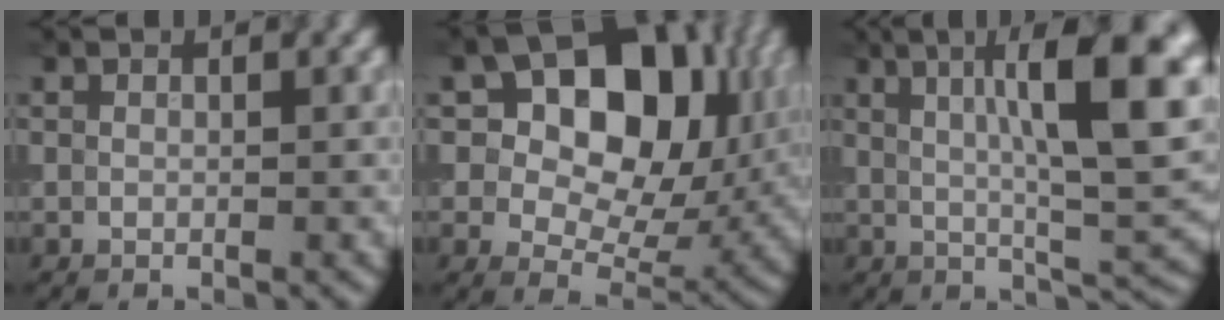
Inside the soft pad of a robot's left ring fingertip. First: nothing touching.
{"total": 13.9, "force": [4.5, 9.0, 9.6], "torque": [-0.128, 0.013, 0.067]}
{"total": 12.9, "force": [3.2, 3.2, 12.1], "torque": [-0.156, 0.011, 0.047]}